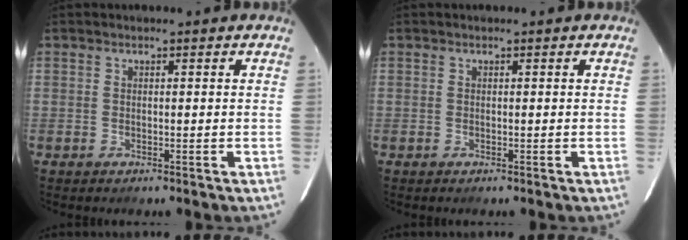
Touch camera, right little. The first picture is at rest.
{"total": 0.0}